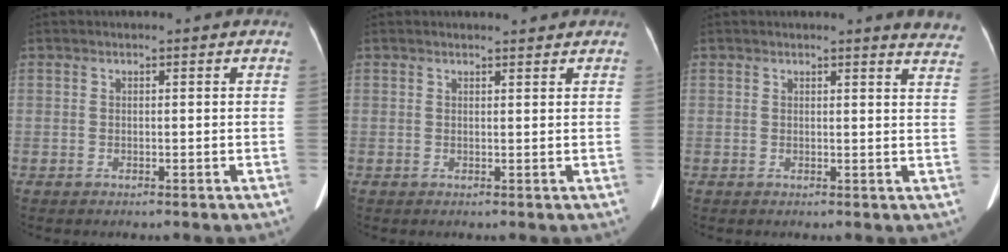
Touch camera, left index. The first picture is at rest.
{"total": 1.9, "force": [1.8, 0.2, 0.4], "torque": [-0.009, 0.001, 0.025]}
{"total": 6.7, "force": [6.5, 0.3, 1.5], "torque": [0.001, -0.038, 0.037]}